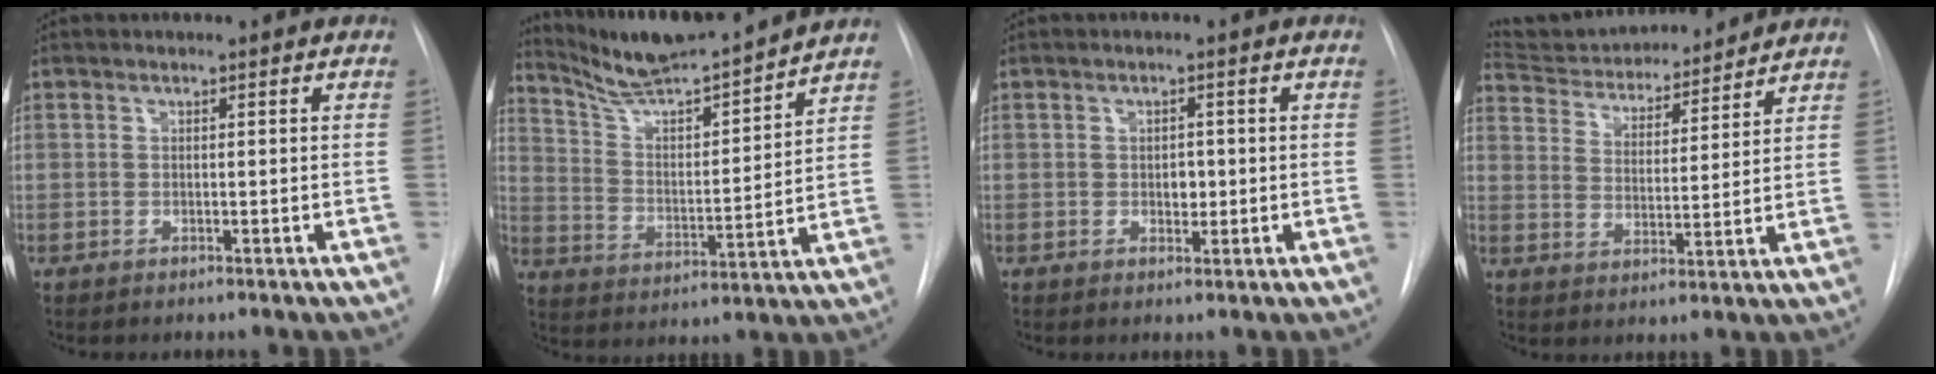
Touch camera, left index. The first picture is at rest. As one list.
[{"total": 15.8, "force": [14.6, 0.1, 5.8], "torque": [-0.105, -0.002, 0.248]}, {"total": 1.8, "force": [0.0, 1.3, 1.3], "torque": [-0.018, 0.001, 0.002]}, {"total": 16.2, "force": [15.3, 3.2, 4.0], "torque": [-0.063, 0.010, 0.240]}]